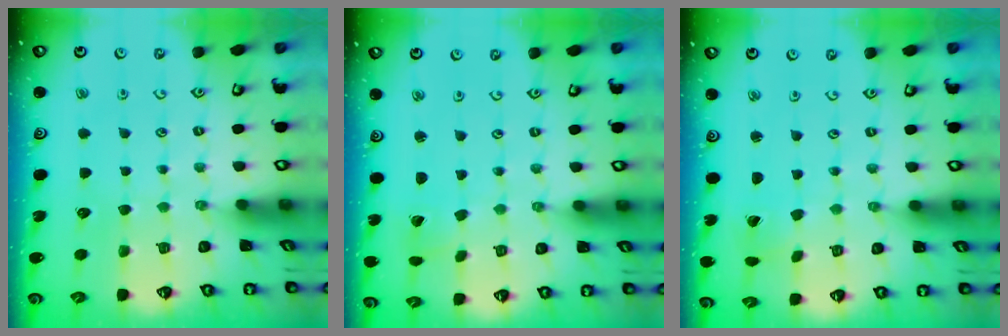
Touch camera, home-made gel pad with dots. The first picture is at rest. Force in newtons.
{"total": 1.3, "press": 1.3, "slide": 0.1}
{"total": 0.7, "press": 0.7, "slide": 0.0}